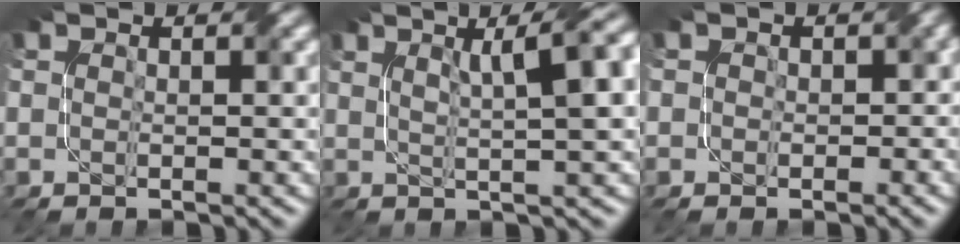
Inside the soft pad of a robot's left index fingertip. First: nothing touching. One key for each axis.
{"total": 8.2, "fx": 3.1, "fy": 2.2, "fz": 7.3, "tx": -0.060, "ty": 0.031, "tz": 0.040}
{"total": 2.1, "fx": 0.1, "fy": 1.9, "fz": 0.8, "tx": 0.007, "ty": 0.004, "tz": 0.001}